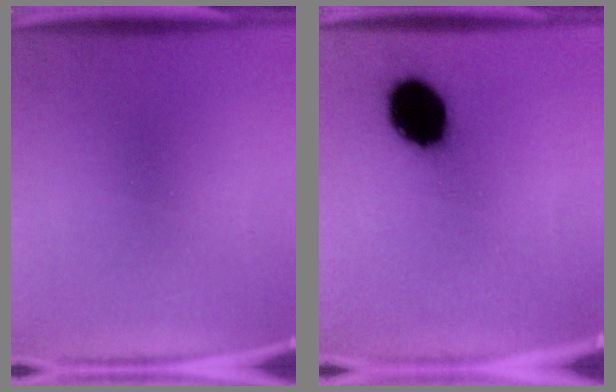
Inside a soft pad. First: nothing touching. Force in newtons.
{"total": 14.2}